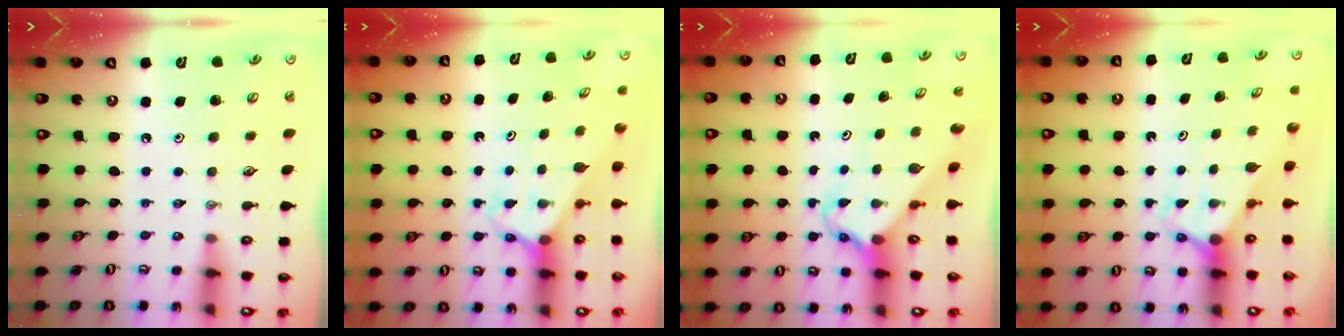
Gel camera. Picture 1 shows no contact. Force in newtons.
{"total": 2.6, "press": 2.6, "slide": 0.2}
{"total": 2.7, "press": 2.7, "slide": 0.2}
{"total": 3.0, "press": 3.0, "slide": 0.0}